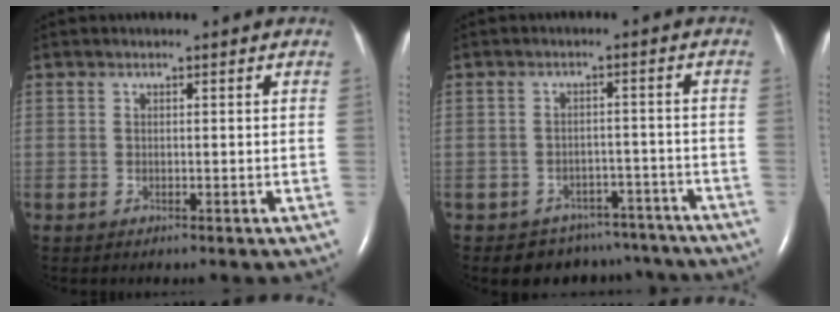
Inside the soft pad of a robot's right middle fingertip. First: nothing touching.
{"total": 8.7, "force": [-7.4, 4.7, 0.1], "torque": [0.008, 0.029, -0.077]}